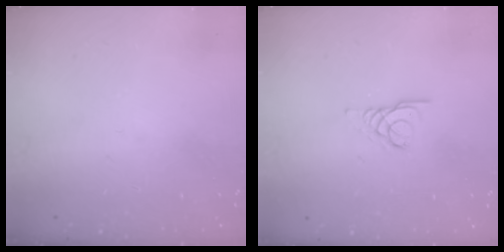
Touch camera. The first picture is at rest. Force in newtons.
{"total": 3.1, "press": 3.1, "slide": 0.2}